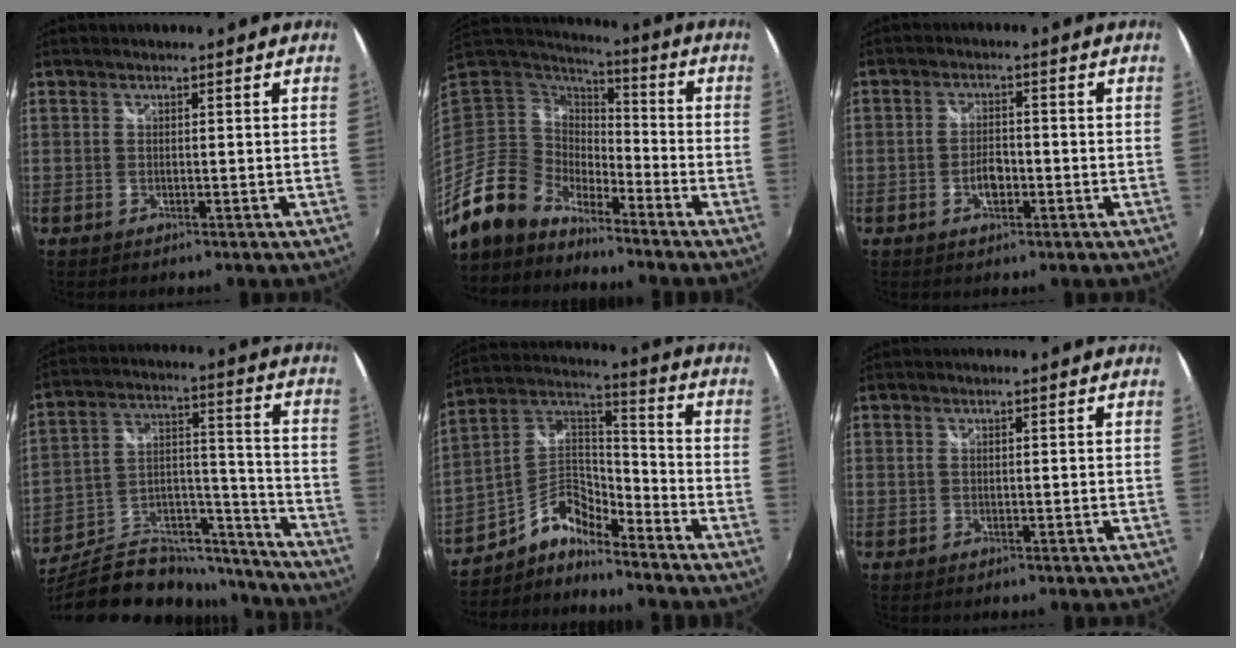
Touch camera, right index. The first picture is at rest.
{"total": 12.9, "force": [-10.4, 6.7, 3.5], "torque": [-0.088, 0.015, -0.200]}
{"total": 3.7, "force": [-1.4, 2.0, 2.8], "torque": [-0.054, 0.002, -0.024]}
{"total": 28.9, "force": [-22.5, 12.8, 12.9], "torque": [-0.240, 0.044, -0.320]}
{"total": 9.3, "force": [-7.4, 3.7, 4.4], "torque": [-0.109, 0.040, -0.154]}
{"total": 0.0}